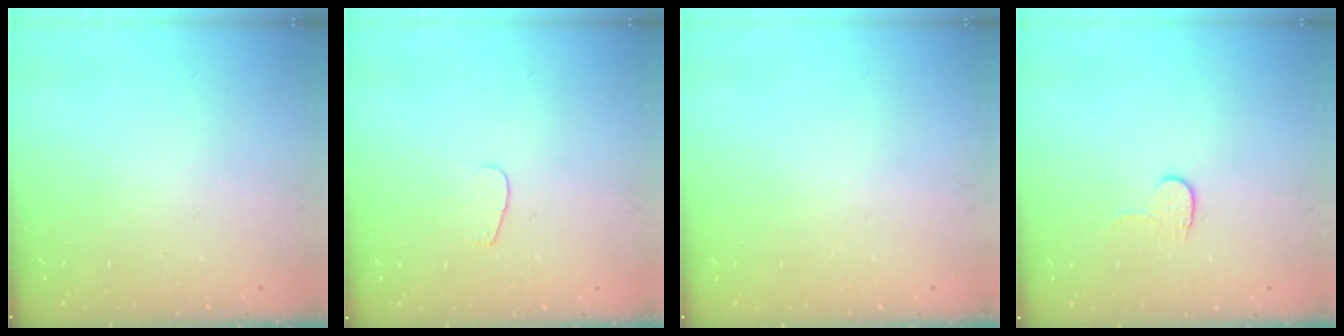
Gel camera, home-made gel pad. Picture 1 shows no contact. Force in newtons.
{"total": 3.7, "press": 3.7, "slide": 0.4}
{"total": 0.0}
{"total": 3.6, "press": 3.6, "slide": 0.4}